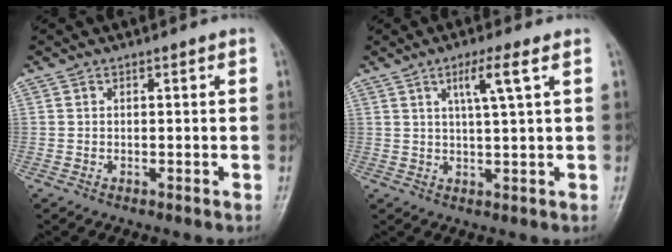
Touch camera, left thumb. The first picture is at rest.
{"total": 5.3, "force": [2.3, -0.1, 4.8], "torque": [-0.092, -0.005, 0.043]}